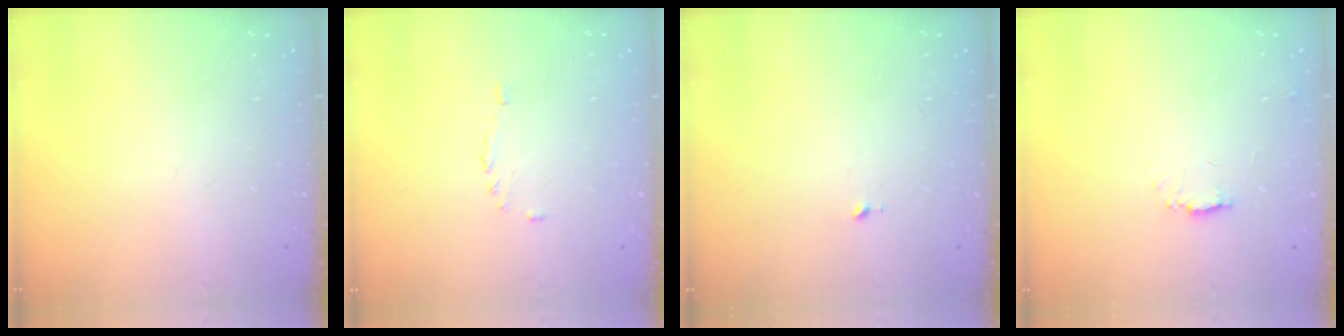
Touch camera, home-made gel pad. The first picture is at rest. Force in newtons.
{"total": 2.9, "press": 2.9, "slide": 0.5}
{"total": 4.4, "press": 4.4, "slide": 0.4}
{"total": 4.2, "press": 4.2, "slide": 0.5}